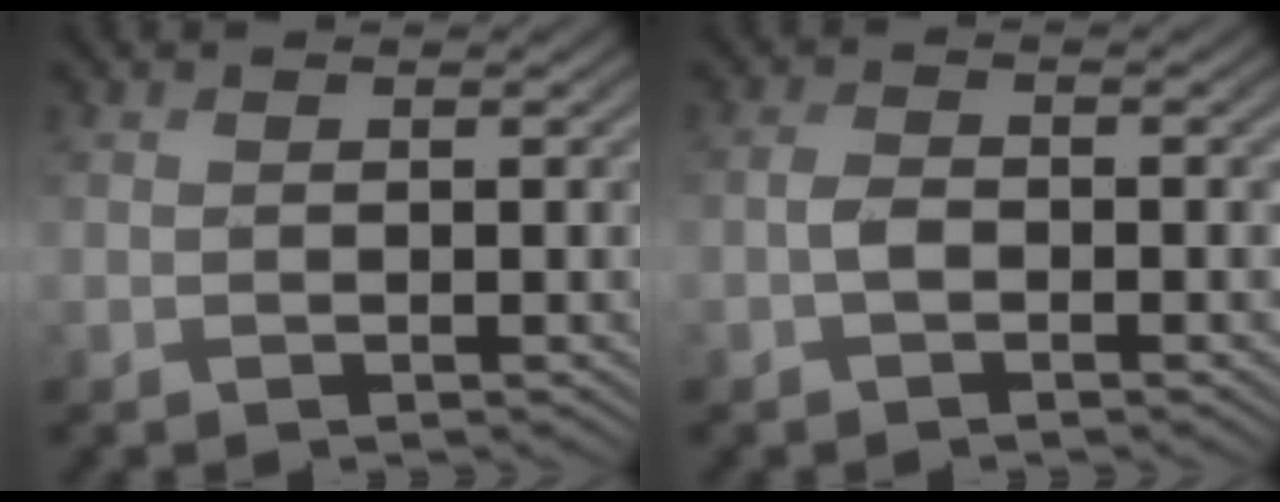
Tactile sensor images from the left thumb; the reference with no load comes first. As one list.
[{"total": 1.8, "force": [-0.9, 0.9, 1.2], "torque": [-0.025, 0.004, -0.022]}]